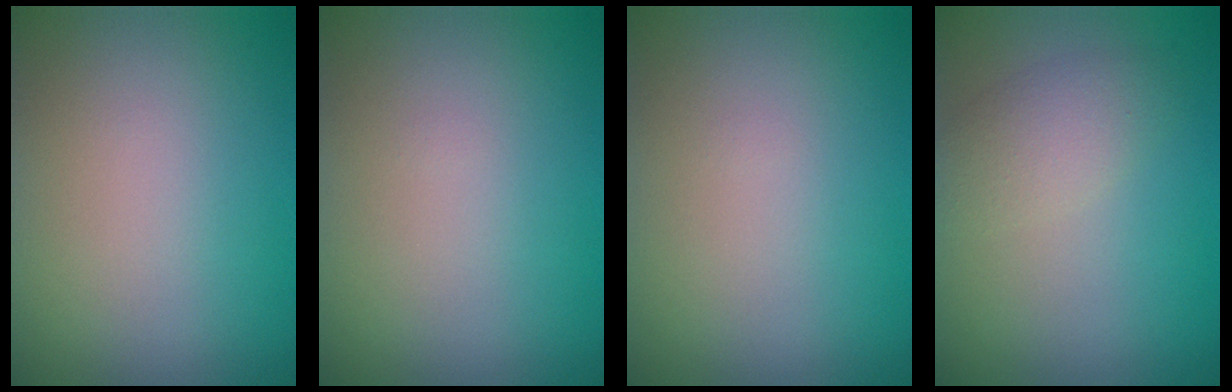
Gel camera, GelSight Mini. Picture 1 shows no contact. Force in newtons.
{"total": 0.0}
{"total": 0.0}
{"total": 2.7, "press": 2.7, "slide": 0.1}